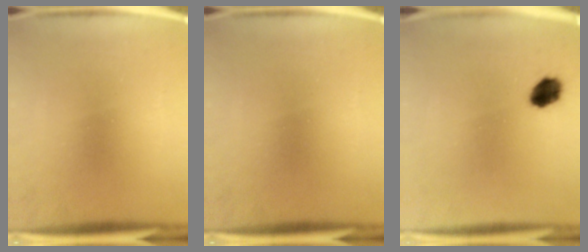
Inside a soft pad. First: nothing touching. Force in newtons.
{"total": 0.0}
{"total": 5.6}